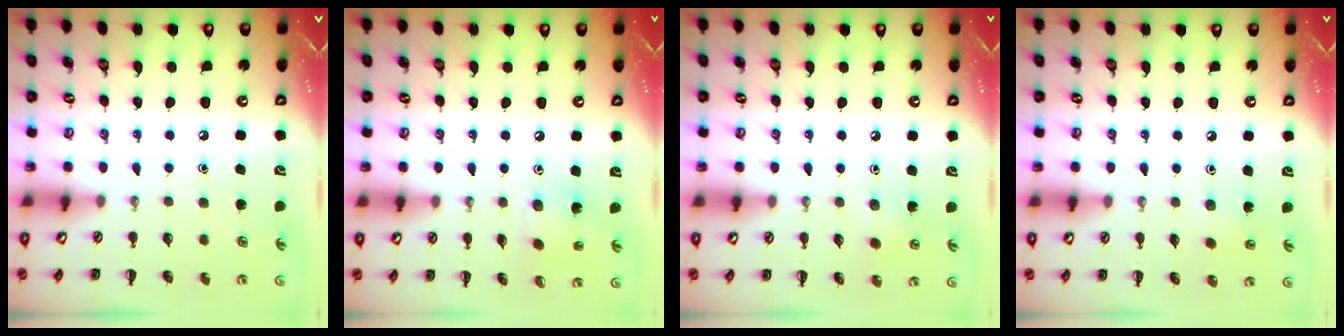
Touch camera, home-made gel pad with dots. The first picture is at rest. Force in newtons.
{"total": 2.9, "press": 2.8, "slide": 0.5}
{"total": 5.5, "press": 5.2, "slide": 1.5}
{"total": 2.2, "press": 2.0, "slide": 0.8}